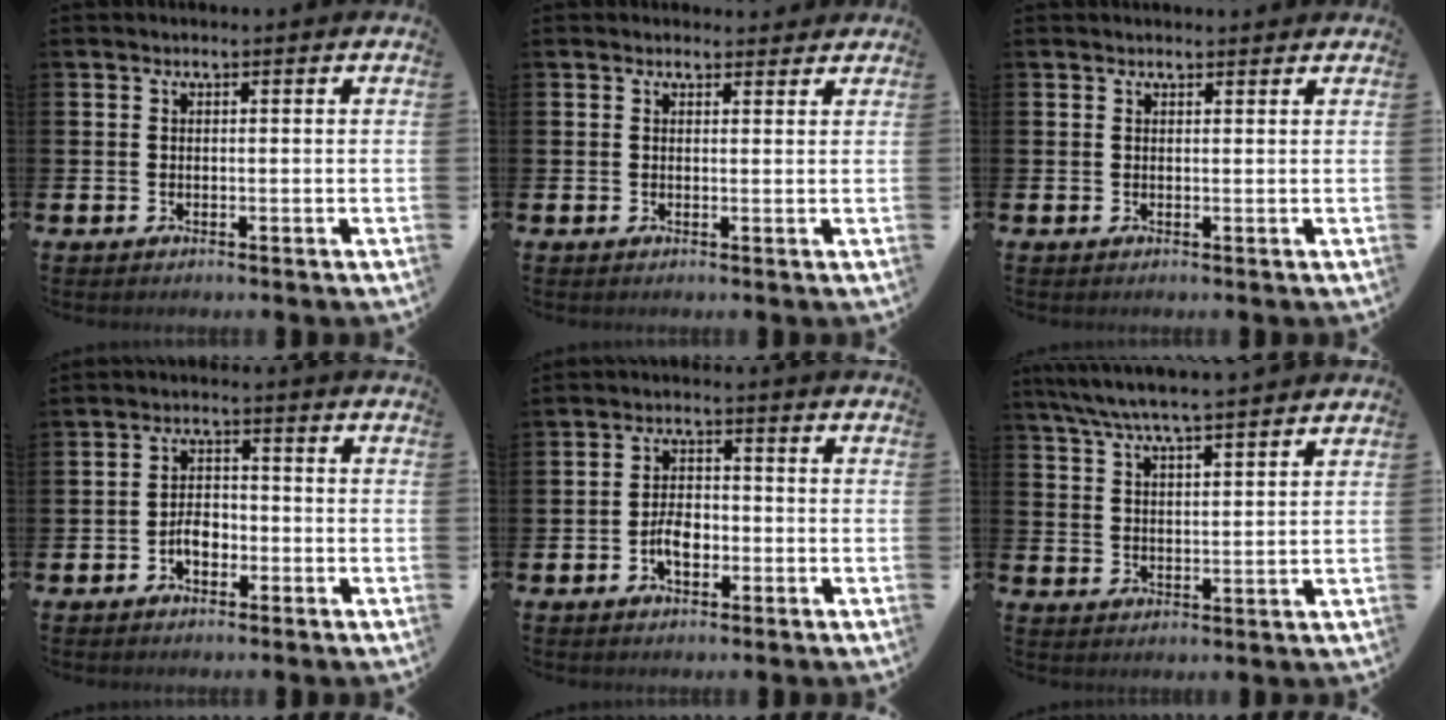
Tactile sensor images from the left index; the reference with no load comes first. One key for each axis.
{"total": 1.4, "fx": 1.3, "fy": 0.6, "fz": 0.0, "tx": 0.020, "ty": -0.005, "tz": 0.019}
{"total": 0.9, "fx": 0.9, "fy": 0.2, "fz": 0.1, "tx": 0.006, "ty": -0.002, "tz": 0.015}
{"total": 3.2, "fx": -1.4, "fy": 2.0, "fz": 2.0, "tx": -0.033, "ty": 0.003, "tz": -0.031}
{"total": 3.9, "fx": -1.4, "fy": 2.3, "fz": 2.8, "tx": -0.044, "ty": 0.003, "tz": -0.027}
{"total": 6.6, "fx": 6.3, "fy": 0.1, "fz": 2.2, "tx": -0.066, "ty": -0.028, "tz": 0.113}